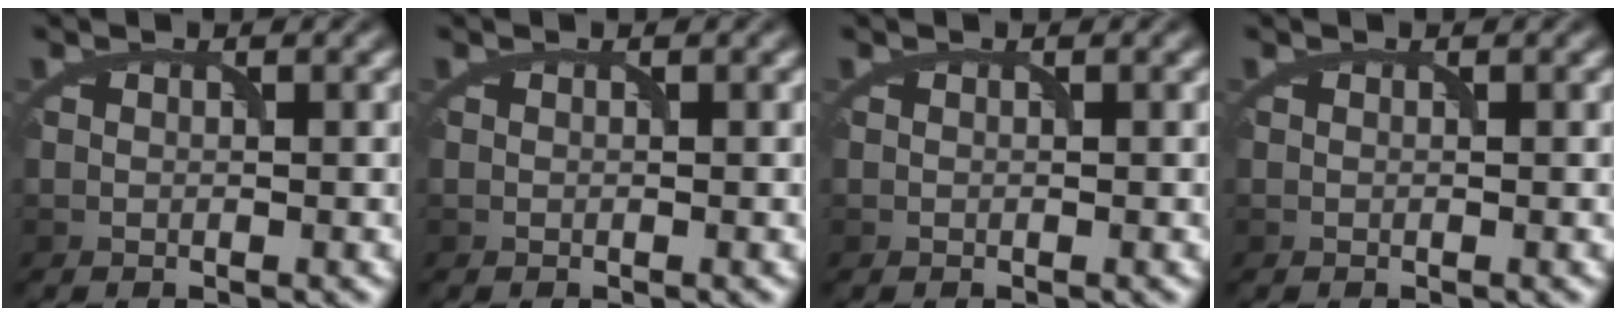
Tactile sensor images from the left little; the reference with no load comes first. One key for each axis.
{"total": 0.0}
{"total": 0.0}
{"total": 0.0}